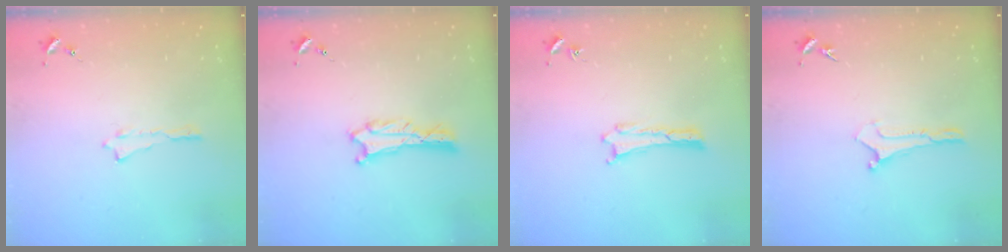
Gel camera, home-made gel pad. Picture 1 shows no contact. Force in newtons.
{"total": 0.7, "press": 0.7, "slide": 0.1}
{"total": 0.0}
{"total": 0.0}